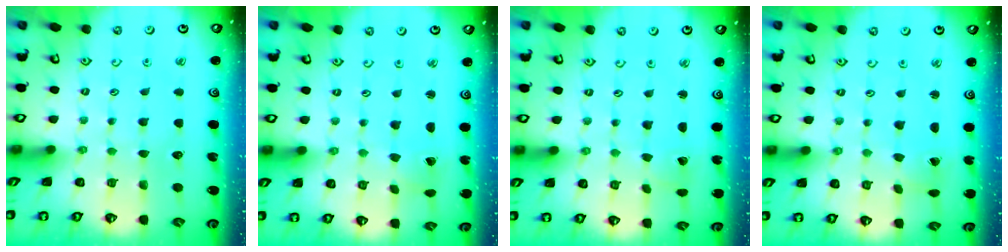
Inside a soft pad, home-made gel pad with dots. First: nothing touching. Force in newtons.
{"total": 2.1, "press": 2.1, "slide": 0.3}
{"total": 2.4, "press": 2.4, "slide": 0.1}
{"total": 1.6, "press": 1.5, "slide": 0.1}